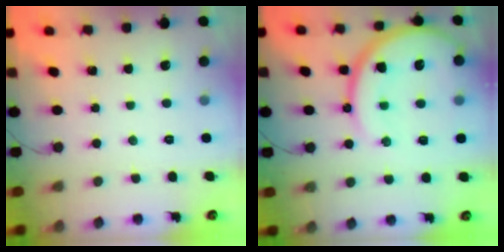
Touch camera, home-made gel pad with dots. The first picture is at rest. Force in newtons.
{"total": 18.3, "press": 18.2, "slide": 2.0}